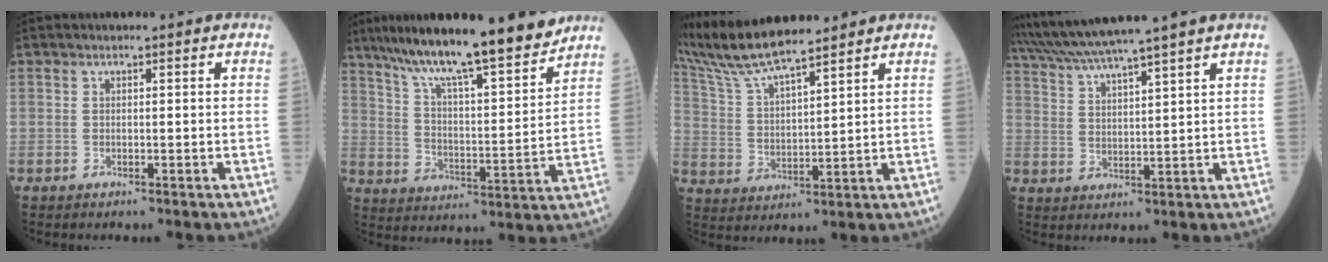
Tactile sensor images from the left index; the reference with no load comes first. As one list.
[{"total": 17.1, "force": [14.6, 0.8, 8.9], "torque": [-0.144, 0.001, 0.233]}, {"total": 12.1, "force": [10.8, 0.3, 5.4], "torque": [-0.119, 0.020, 0.211]}, {"total": 11.2, "force": [9.6, -2.3, 5.1], "torque": [-0.095, 0.014, 0.166]}]